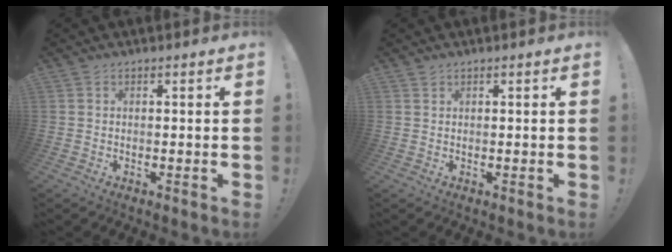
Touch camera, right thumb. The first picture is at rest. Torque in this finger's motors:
{"motor_torque": [-0.04, 0.12, 0.07, -0.12, 0.00]}